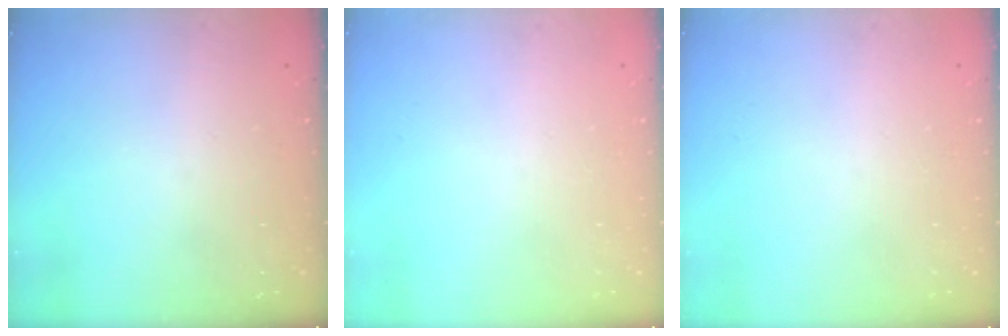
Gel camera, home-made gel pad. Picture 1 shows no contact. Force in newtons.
{"total": 0.0}
{"total": 0.0}